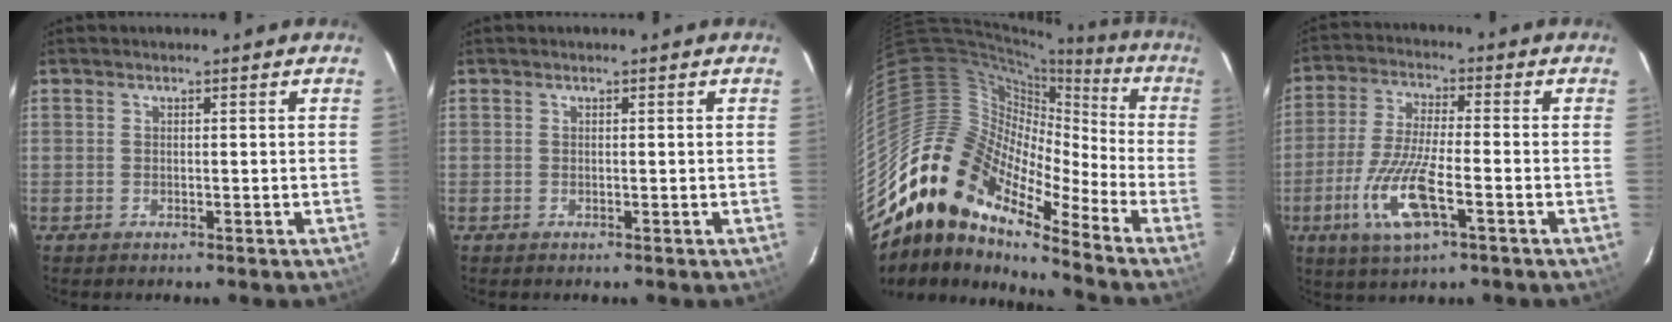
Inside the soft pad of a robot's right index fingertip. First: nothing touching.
{"total": 0.0}
{"total": 15.9, "force": [-11.2, 6.8, 9.0], "torque": [-0.128, -0.006, -0.230]}
{"total": 11.9, "force": [-4.7, 3.0, 10.6], "torque": [-0.229, -0.013, -0.091]}